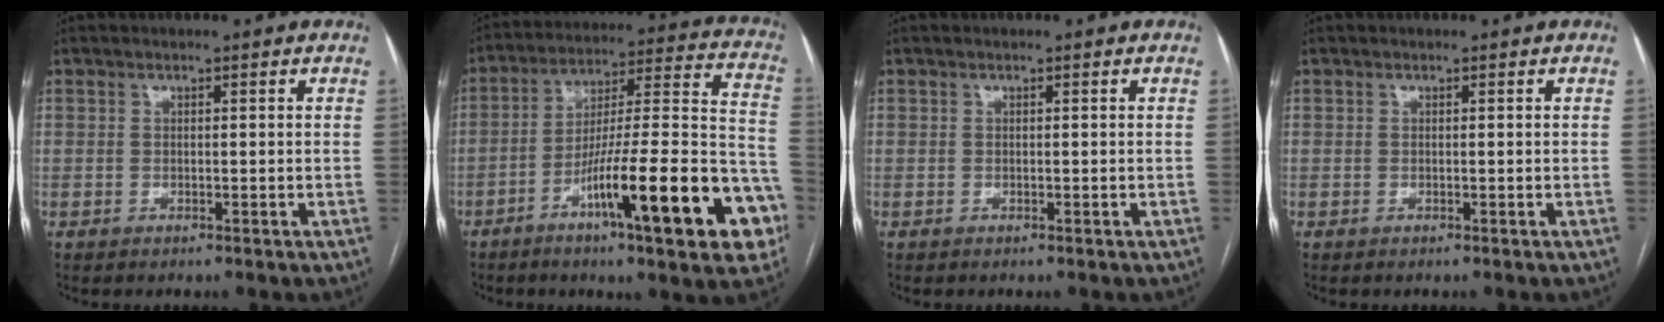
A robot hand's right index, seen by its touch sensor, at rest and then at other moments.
{"total": 23.3, "force": [-10.3, 2.4, 20.7], "torque": [-0.254, 0.005, -0.155]}
{"total": 0.0}
{"total": 0.0}